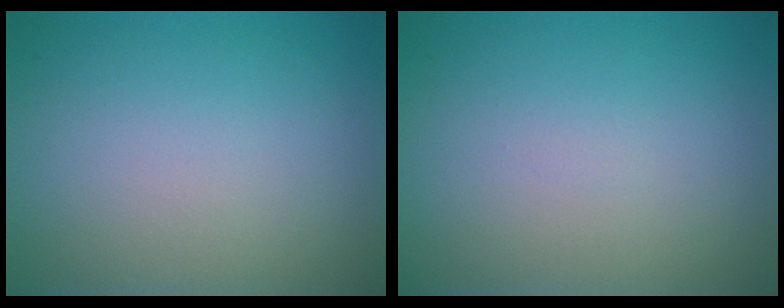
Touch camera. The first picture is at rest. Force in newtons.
{"total": 0.0}